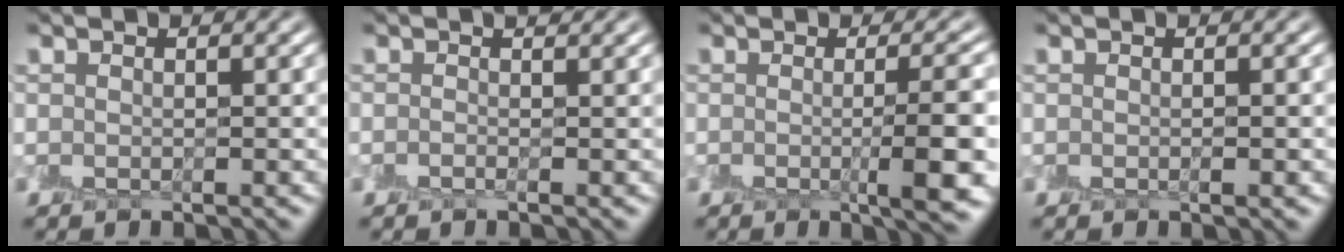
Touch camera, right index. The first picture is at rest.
{"total": 0.7, "force": [0.1, 0.2, 0.6], "torque": [-0.012, 0.000, -0.004]}
{"total": 5.8, "force": [-0.6, 1.1, 5.6], "torque": [-0.070, 0.002, -0.005]}
{"total": 0.6, "force": [-0.1, 0.1, 0.5], "torque": [-0.005, 0.000, -0.002]}